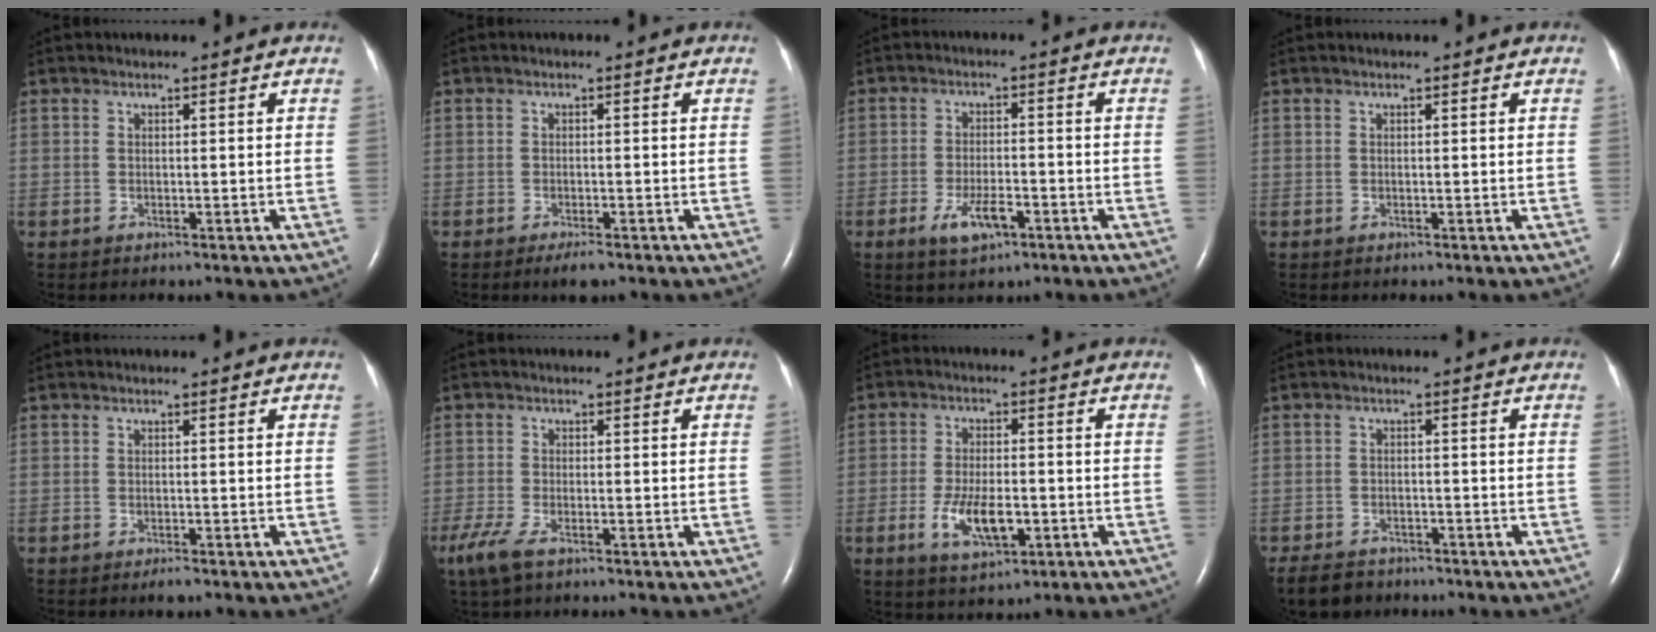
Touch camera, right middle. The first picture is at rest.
{"total": 2.3, "force": [-1.6, 0.5, 1.6], "torque": [-0.030, -0.004, -0.024]}
{"total": 5.3, "force": [-2.8, 1.9, 4.1], "torque": [-0.082, -0.003, -0.044]}
{"total": 0.0}
{"total": 1.1, "force": [-0.8, 0.1, 0.7], "torque": [-0.014, -0.003, -0.010]}
{"total": 5.3, "force": [-3.4, 1.5, 3.8], "torque": [-0.088, -0.016, -0.062]}
{"total": 7.3, "force": [-2.4, 2.7, 6.3], "torque": [-0.126, -0.007, -0.036]}
{"total": 5.8, "force": [-4.8, 2.8, 1.5], "torque": [-0.025, -0.005, -0.077]}